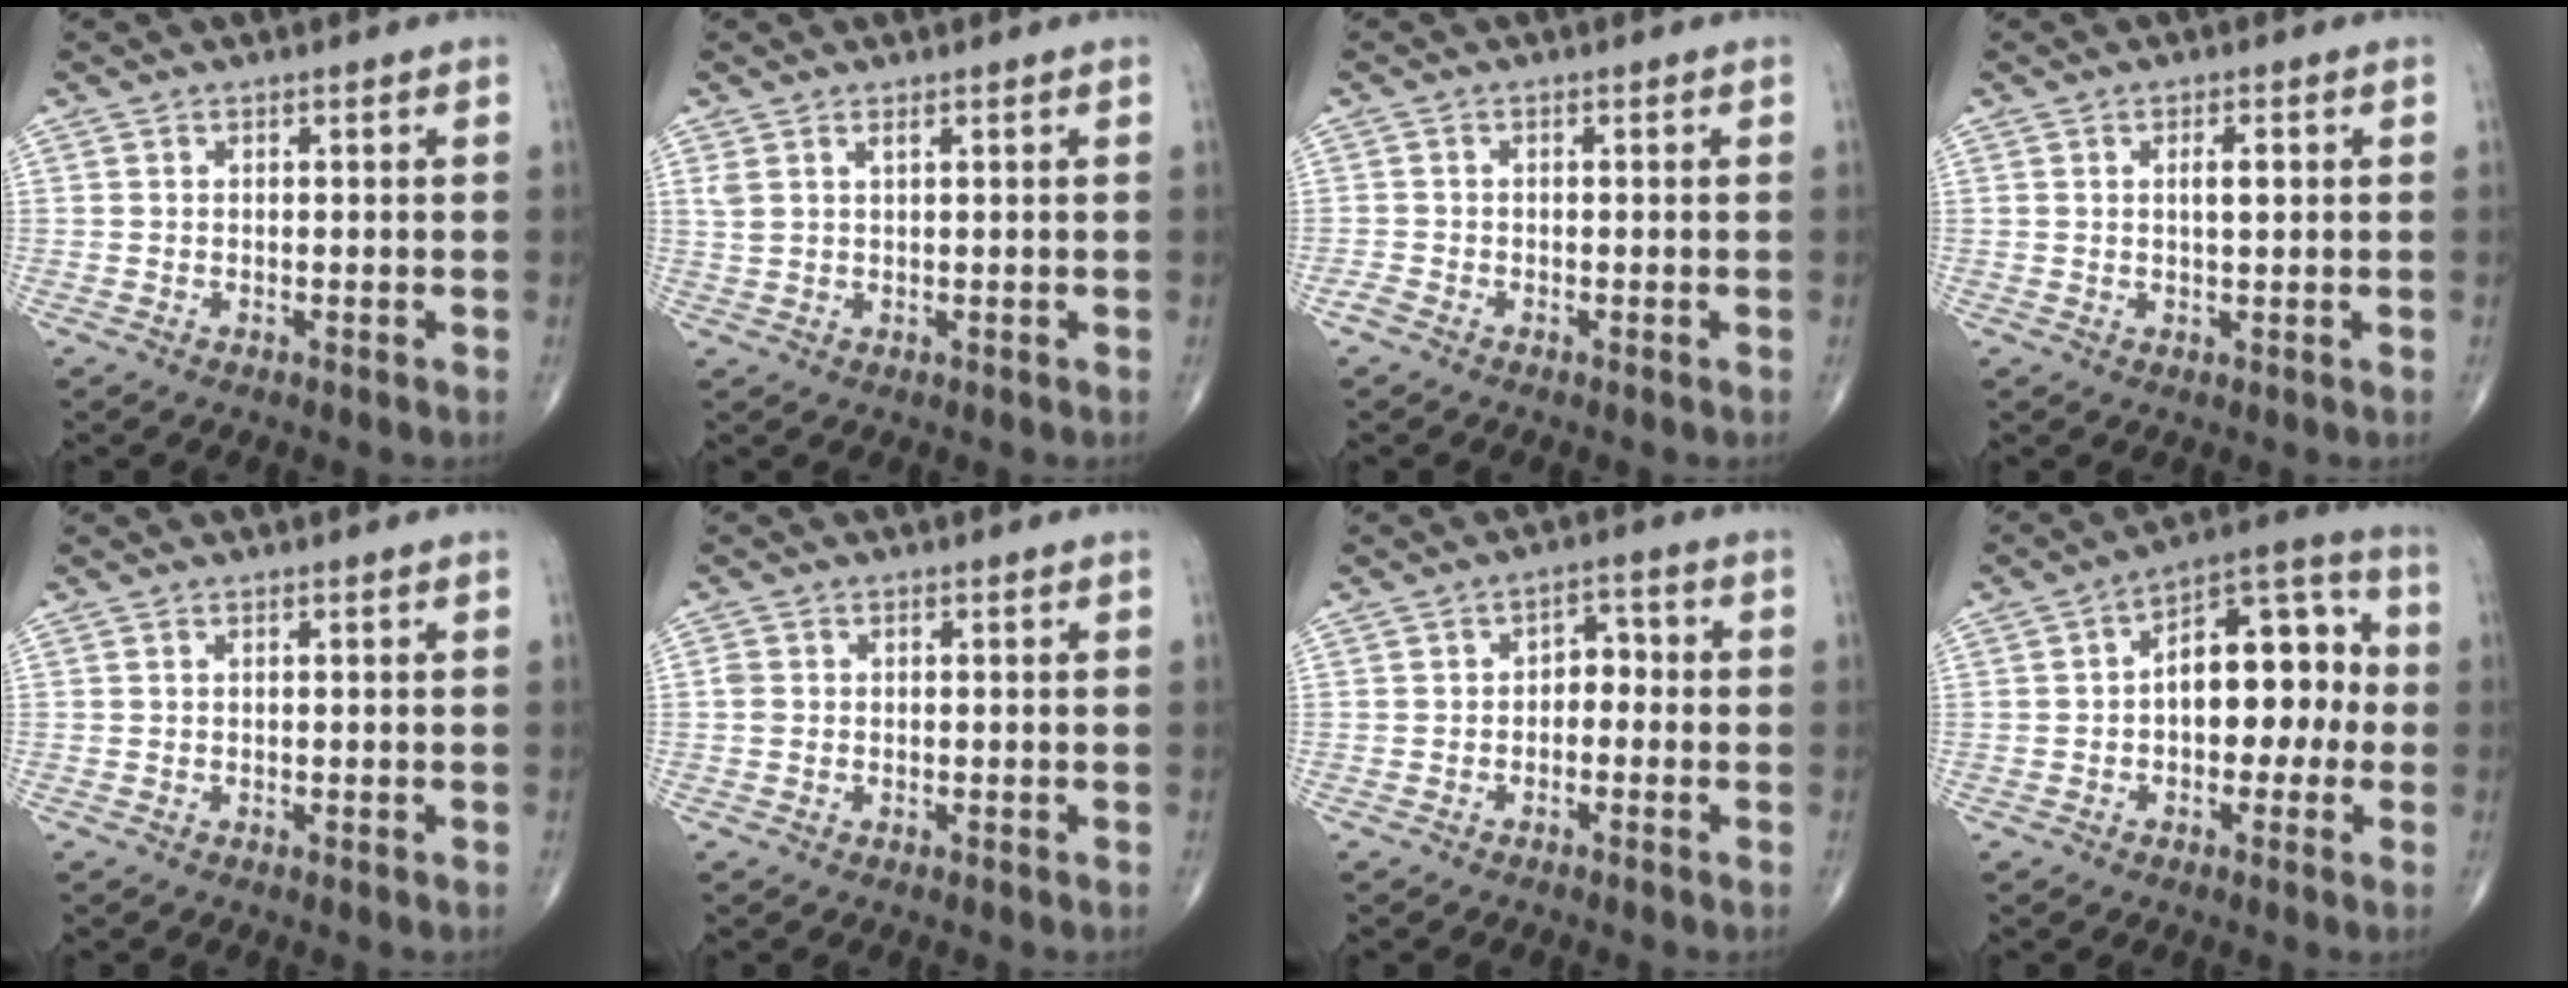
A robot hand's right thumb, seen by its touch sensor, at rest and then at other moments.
{"total": 2.2, "force": [1.2, 0.7, 1.6], "torque": [-0.040, 0.002, 0.033]}
{"total": 1.3, "force": [-1.0, 0.5, 0.7], "torque": [-0.018, -0.002, -0.026]}
{"total": 1.2, "force": [0.3, 0.3, 1.1], "torque": [-0.017, 0.002, 0.004]}
{"total": 0.0}
{"total": 1.2, "force": [-0.1, 1.0, 0.6], "torque": [-0.011, 0.002, -0.003]}
{"total": 3.6, "force": [-0.8, 2.5, 2.4], "torque": [-0.014, 0.022, -0.025]}
{"total": 14.2, "force": [-0.3, 8.2, 11.6], "torque": [-0.130, 0.047, -0.016]}